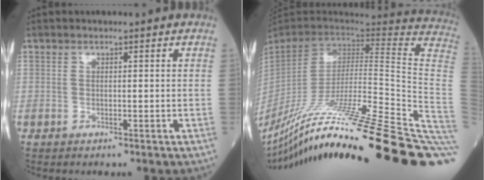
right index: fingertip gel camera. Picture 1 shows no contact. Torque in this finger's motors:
{"motor_torque": [-0.90, -1.25, 1.00, 0.21]}